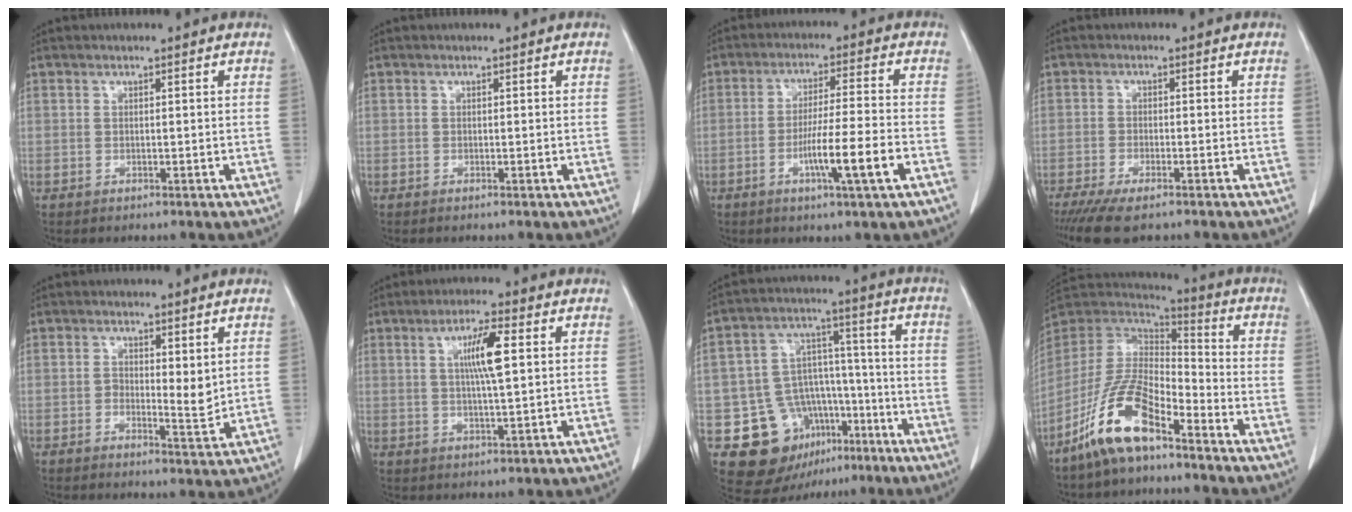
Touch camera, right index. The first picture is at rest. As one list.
[{"total": 0.0}, {"total": 9.1, "force": [-3.4, -0.6, 8.4], "torque": [-0.145, -0.011, -0.061]}, {"total": 7.1, "force": [-5.6, 1.4, 4.2], "torque": [-0.068, -0.015, -0.089]}, {"total": 3.9, "force": [0.6, 1.5, 3.5], "torque": [-0.050, -0.009, 0.008]}, {"total": 6.4, "force": [1.6, 0.3, 6.2], "torque": [-0.111, 0.001, 0.027]}, {"total": 15.3, "force": [-7.7, 11.3, 6.7], "torque": [-0.101, 0.061, -0.105]}, {"total": 13.2, "force": [-8.7, 3.9, 9.1], "torque": [-0.192, 0.008, -0.168]}]